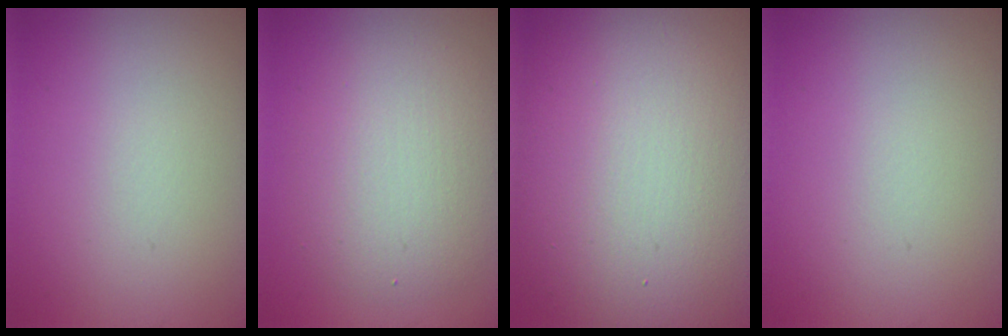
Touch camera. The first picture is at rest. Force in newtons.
{"total": 4.8, "press": 4.8, "slide": 0.1}
{"total": 16.6, "press": 16.6, "slide": 0.9}
{"total": 0.0}